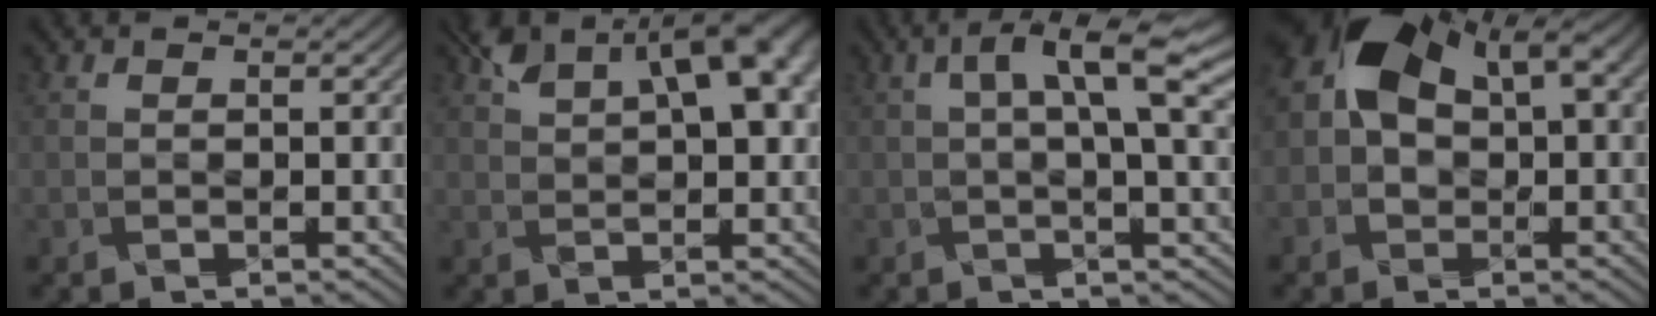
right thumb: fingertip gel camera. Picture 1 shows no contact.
{"total": 11.2, "force": [5.3, 4.8, 8.6], "torque": [-0.152, 0.019, 0.096]}
{"total": 7.5, "force": [2.1, 1.9, 7.0], "torque": [-0.110, 0.010, 0.036]}
{"total": 12.1, "force": [2.4, 7.8, 8.8], "torque": [-0.192, 0.005, 0.033]}